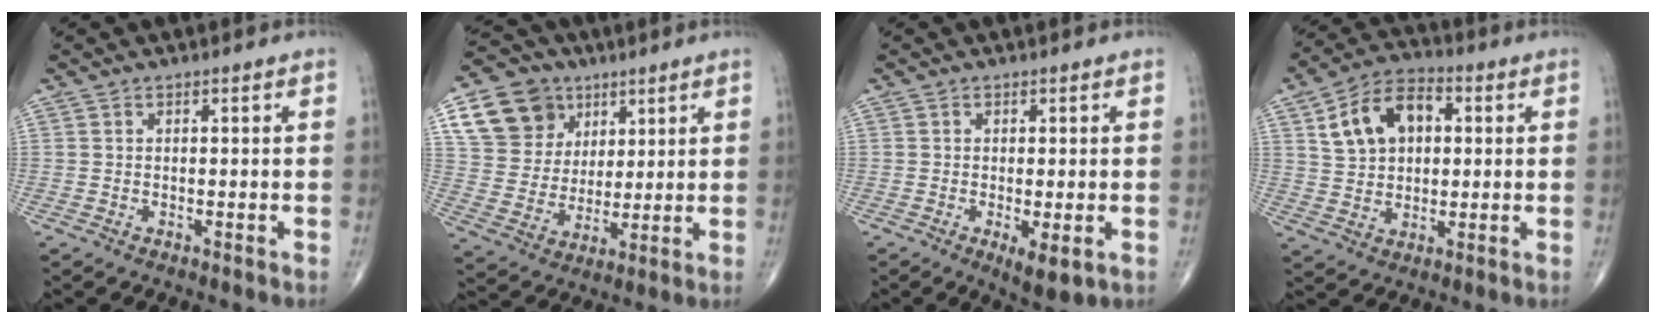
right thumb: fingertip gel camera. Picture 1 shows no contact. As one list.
[{"total": 14.9, "force": [7.0, 11.9, 5.6], "torque": [-0.071, -0.014, 0.131]}, {"total": 4.4, "force": [-1.2, 1.5, 4.0], "torque": [-0.066, -0.014, -0.017]}, {"total": 12.6, "force": [3.4, 8.4, 8.7], "torque": [-0.128, 0.013, 0.054]}]